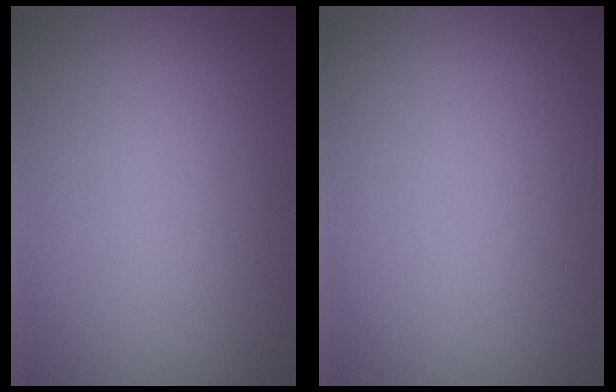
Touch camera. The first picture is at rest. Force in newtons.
{"total": 0.0}